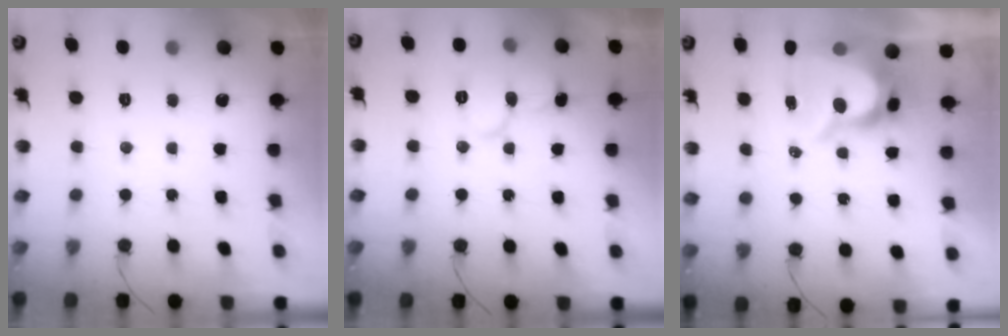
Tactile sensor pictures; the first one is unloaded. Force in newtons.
{"total": 9.4, "press": 9.4, "slide": 1.0}
{"total": 9.4, "press": 9.4, "slide": 0.9}